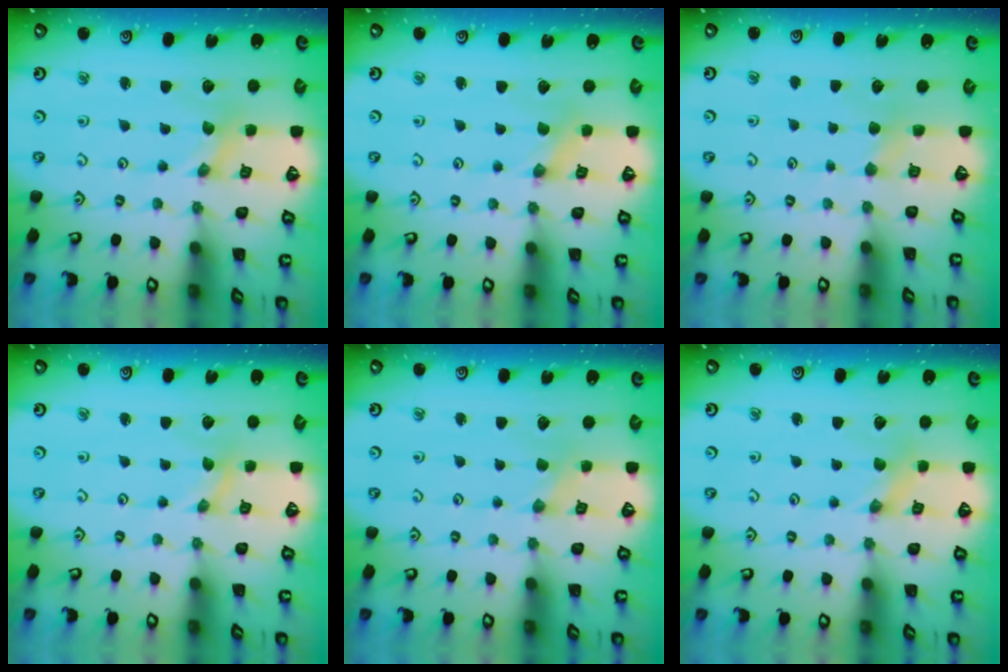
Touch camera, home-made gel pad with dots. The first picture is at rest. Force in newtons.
{"total": 0.0}
{"total": 2.4, "press": 2.3, "slide": 0.5}
{"total": 0.0}
{"total": 0.0}
{"total": 1.0, "press": 1.0, "slide": 0.2}